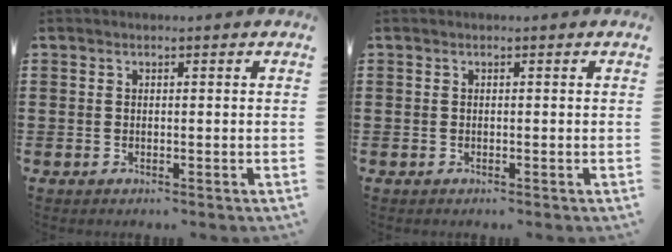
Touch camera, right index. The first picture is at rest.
{"total": 0.0}